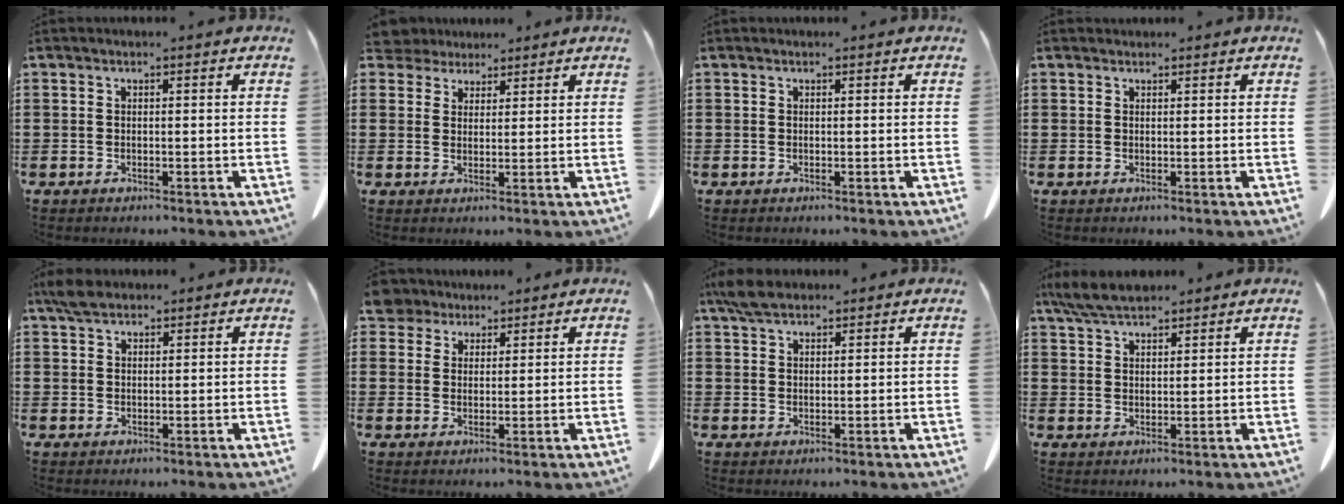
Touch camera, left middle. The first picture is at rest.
{"total": 3.6, "force": [3.2, 1.7, 0.4], "torque": [-0.023, -0.002, 0.060]}
{"total": 0.0}
{"total": 0.8, "force": [0.7, 0.4, 0.0], "torque": [-0.002, -0.001, 0.016]}
{"total": 3.2, "force": [2.6, 1.3, 1.4], "torque": [-0.034, 0.004, 0.050]}
{"total": 4.0, "force": [3.5, 2.0, 0.5], "torque": [-0.020, -0.003, 0.066]}
{"total": 4.2, "force": [3.3, 1.5, 2.0], "torque": [-0.048, 0.000, 0.064]}
{"total": 5.5, "force": [4.7, 1.2, 2.5], "torque": [-0.061, -0.009, 0.091]}